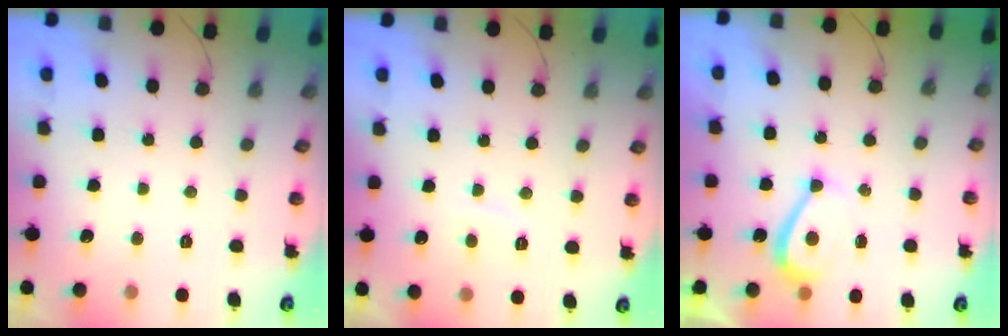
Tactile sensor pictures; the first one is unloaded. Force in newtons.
{"total": 1.8, "press": 1.7, "slide": 0.6}
{"total": 4.7, "press": 4.6, "slide": 0.7}